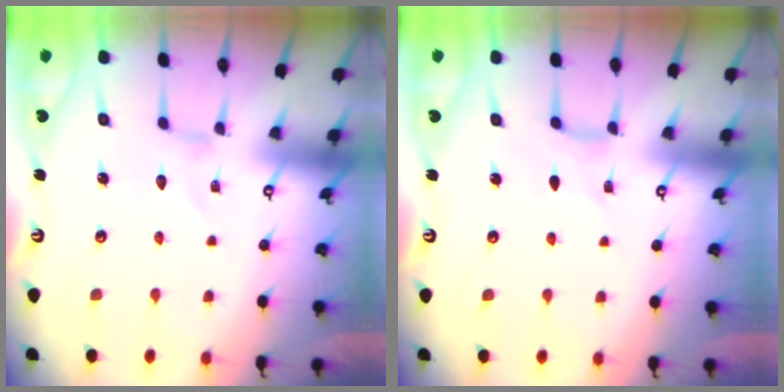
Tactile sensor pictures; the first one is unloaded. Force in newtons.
{"total": 2.1, "press": 2.1, "slide": 0.1}